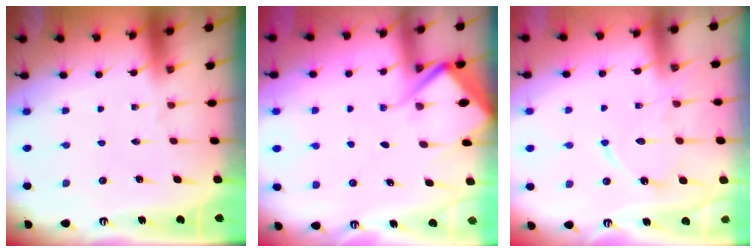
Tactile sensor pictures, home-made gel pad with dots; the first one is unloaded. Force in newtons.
{"total": 5.5, "press": 5.5, "slide": 0.6}
{"total": 11.0, "press": 10.9, "slide": 0.6}